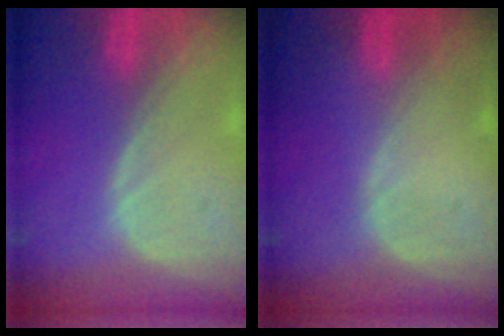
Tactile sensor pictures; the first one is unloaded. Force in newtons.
{"total": 0.0}